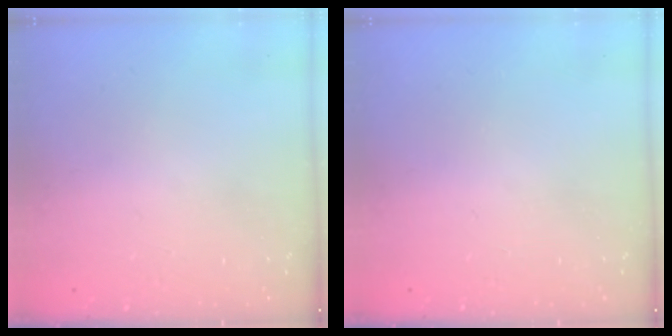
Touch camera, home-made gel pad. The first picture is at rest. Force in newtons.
{"total": 0.0}